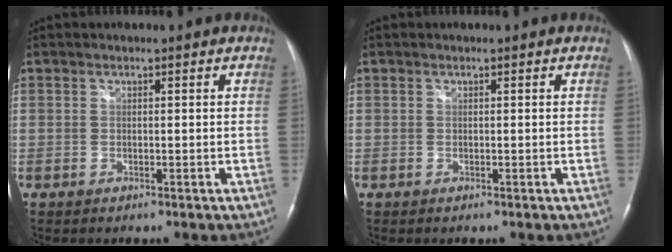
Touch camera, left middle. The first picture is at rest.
{"total": 0.0}